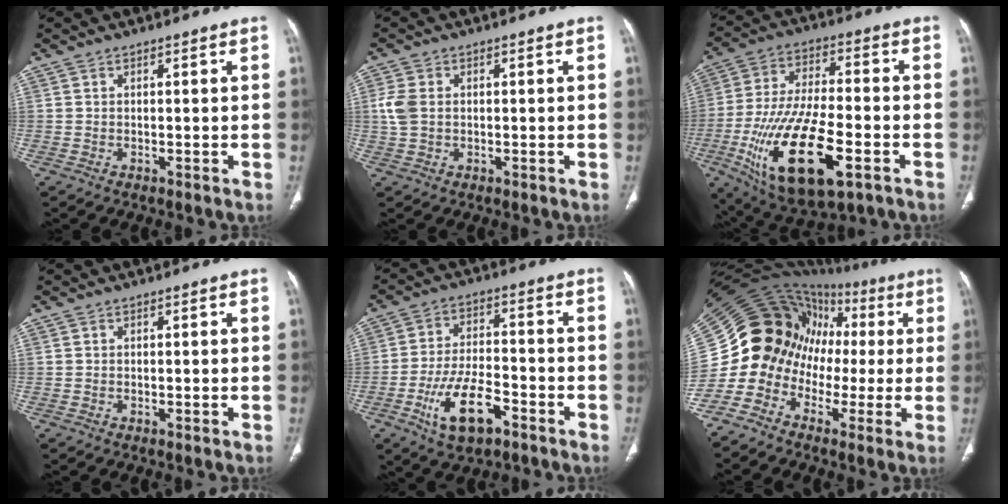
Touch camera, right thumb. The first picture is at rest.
{"total": 4.1, "force": [0.4, 3.0, 2.8], "torque": [-0.073, 0.005, 0.007]}
{"total": 22.5, "force": [-8.1, 9.2, 18.8], "torque": [-0.367, 0.010, -0.127]}
{"total": 0.0}
{"total": 12.1, "force": [-5.9, 5.6, 9.0], "torque": [-0.163, 0.027, -0.100]}
{"total": 17.5, "force": [-3.0, 15.3, 8.0], "torque": [-0.110, 0.095, -0.063]}